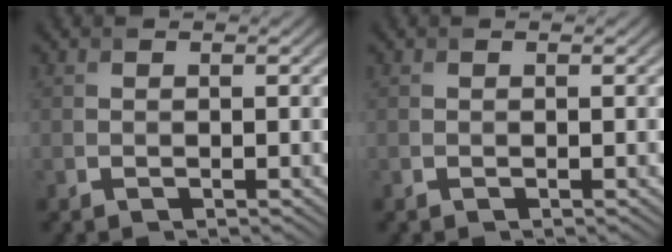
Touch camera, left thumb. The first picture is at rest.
{"total": 0.0}